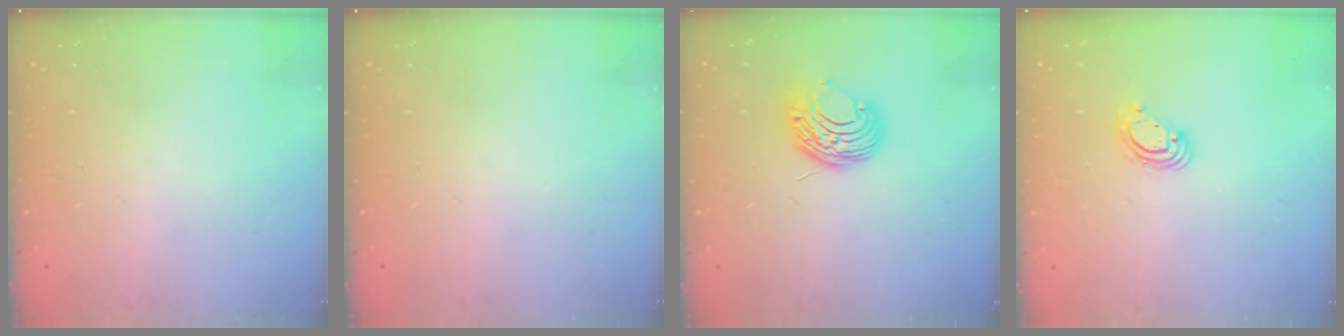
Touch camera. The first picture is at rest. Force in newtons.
{"total": 0.0}
{"total": 9.5, "press": 9.4, "slide": 0.9}
{"total": 5.2, "press": 5.2, "slide": 0.3}